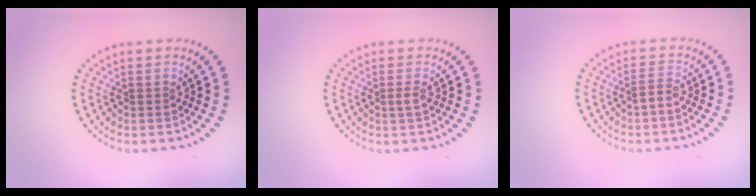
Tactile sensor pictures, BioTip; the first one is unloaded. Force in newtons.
{"total": 0.8, "press": 0.6, "slide": 0.5}
{"total": 1.0, "press": 0.7, "slide": 0.7}